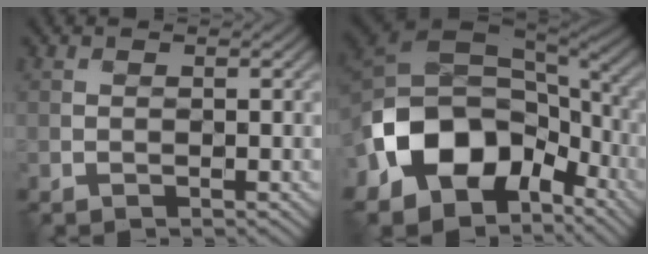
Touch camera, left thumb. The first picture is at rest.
{"total": 15.5, "force": [-5.4, 10.9, 9.7], "torque": [-0.209, -0.025, -0.102]}